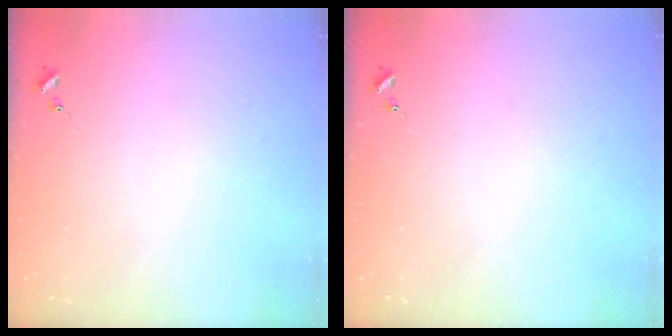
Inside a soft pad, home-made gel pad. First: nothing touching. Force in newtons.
{"total": 0.0}